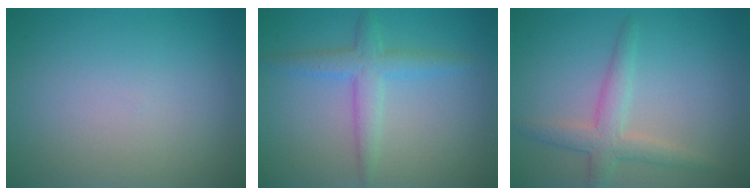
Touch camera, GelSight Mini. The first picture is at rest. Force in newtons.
{"total": 3.0, "press": 3.0, "slide": 0.1}
{"total": 3.1, "press": 3.1, "slide": 0.1}